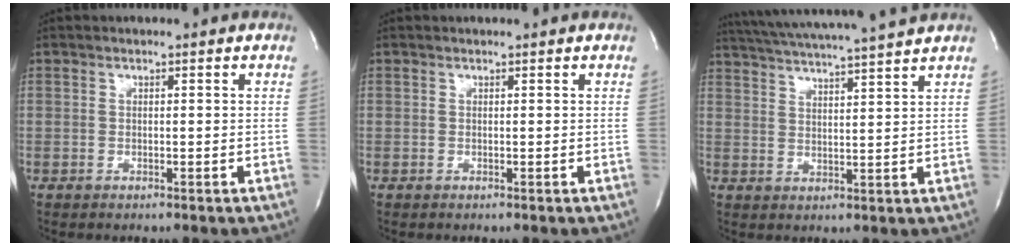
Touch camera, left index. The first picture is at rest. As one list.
[{"total": 0.0}, {"total": 14.4, "force": [13.0, -1.3, 6.0], "torque": [-0.118, -0.004, 0.189]}]